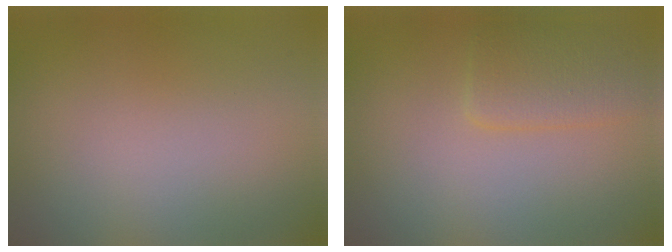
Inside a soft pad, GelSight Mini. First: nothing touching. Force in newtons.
{"total": 2.8, "press": 2.8, "slide": 0.1}